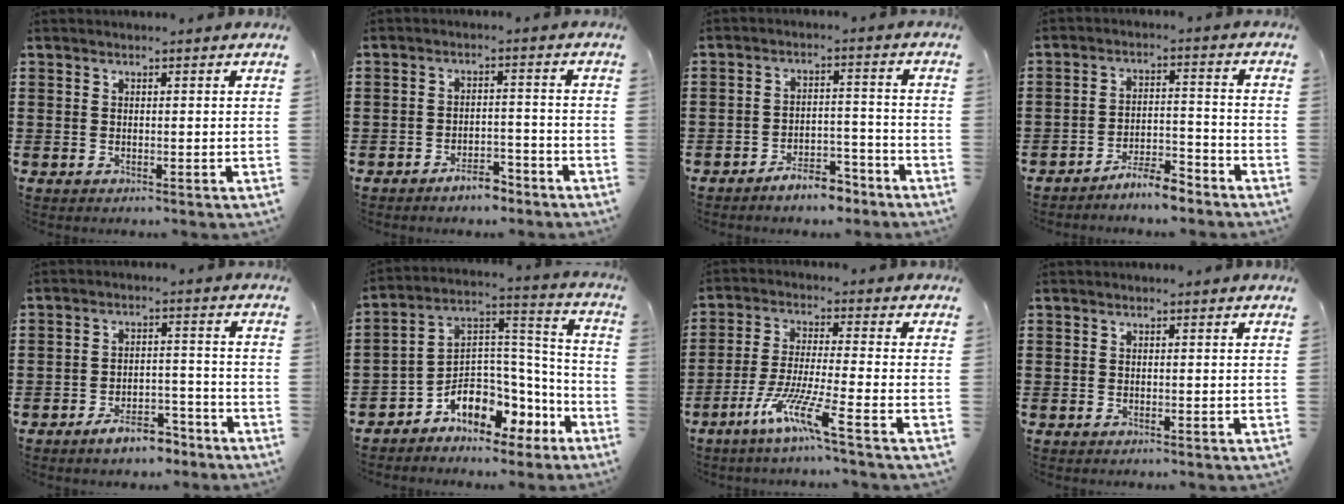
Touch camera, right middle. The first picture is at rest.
{"total": 4.0, "force": [-3.6, 1.1, 1.4], "torque": [-0.030, 0.011, -0.072]}
{"total": 5.3, "force": [-4.9, 1.3, 1.6], "torque": [-0.030, 0.012, -0.098]}
{"total": 5.3, "force": [-5.0, 0.6, 1.7], "torque": [-0.034, 0.008, -0.100]}
{"total": 5.7, "force": [-5.0, 1.6, 2.2], "torque": [-0.038, 0.012, -0.095]}
{"total": 5.7, "force": [-3.6, 4.0, 1.8], "torque": [-0.054, -0.019, -0.071]}
{"total": 8.6, "force": [-5.7, 0.2, 6.4], "torque": [-0.136, -0.010, -0.113]}
{"total": 0.0}